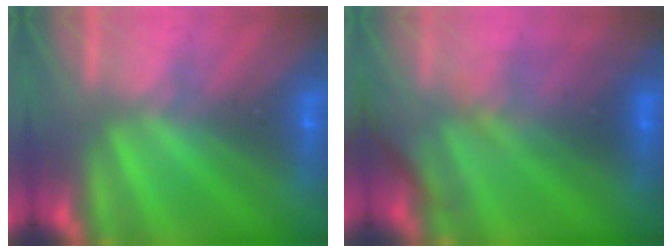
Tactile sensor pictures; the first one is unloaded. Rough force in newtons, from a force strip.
{"total": 2.8}